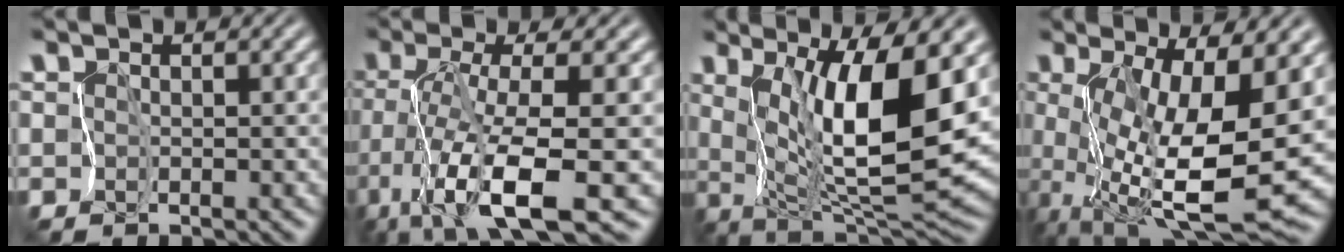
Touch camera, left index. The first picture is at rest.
{"total": 9.0, "force": [-4.1, 1.3, 7.9], "torque": [-0.155, -0.009, -0.075]}
{"total": 9.5, "force": [2.6, 1.8, 8.9], "torque": [-0.152, -0.018, 0.055]}
{"total": 11.0, "force": [-0.7, 2.8, 10.6], "torque": [-0.197, -0.024, -0.002]}